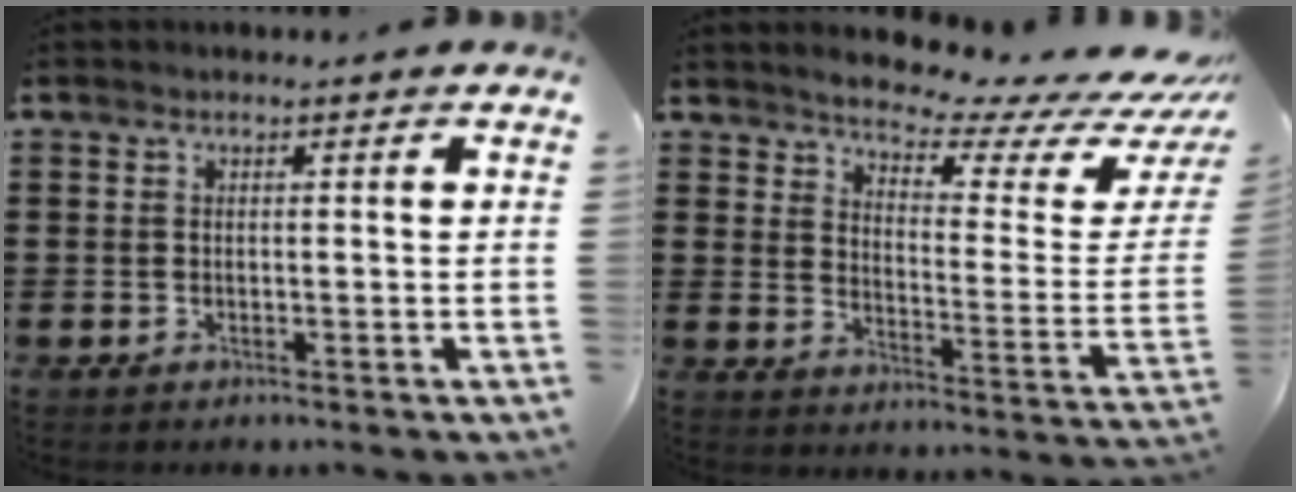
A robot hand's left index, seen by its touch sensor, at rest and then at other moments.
{"total": 5.1, "force": [4.8, 0.4, 1.6], "torque": [-0.042, -0.044, 0.076]}